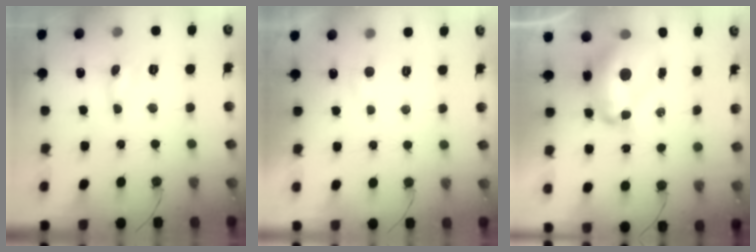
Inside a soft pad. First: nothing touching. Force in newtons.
{"total": 3.8, "press": 3.7, "slide": 0.4}
{"total": 14.1, "press": 14.1, "slide": 1.1}